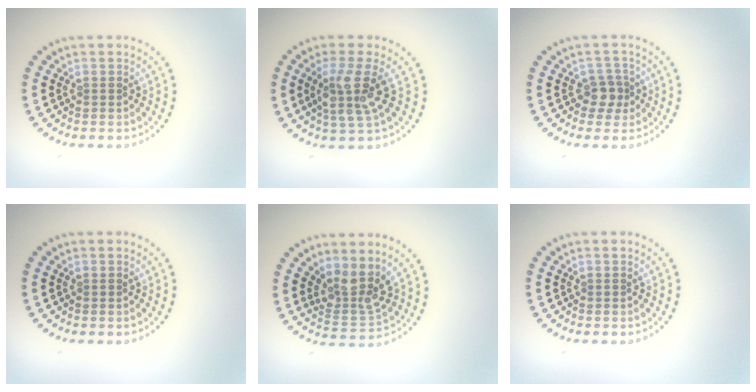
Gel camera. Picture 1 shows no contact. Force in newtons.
{"total": 3.7, "press": 3.0, "slide": 2.1}
{"total": 2.1, "press": 1.7, "slide": 1.1}
{"total": 0.0}
{"total": 3.6, "press": 2.9, "slide": 2.1}
{"total": 0.0}